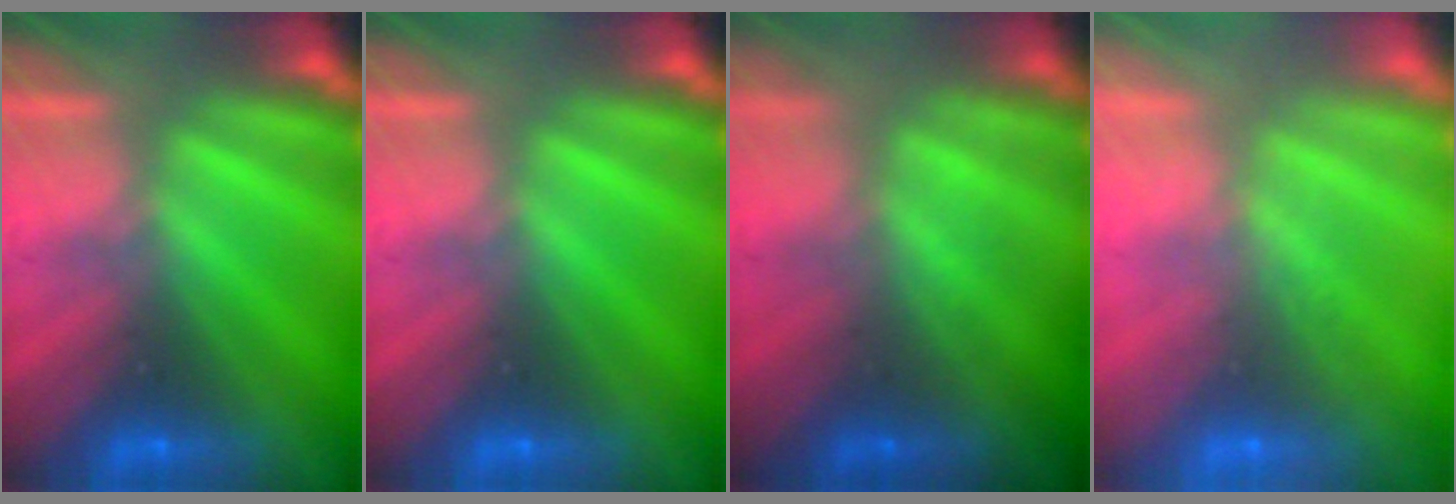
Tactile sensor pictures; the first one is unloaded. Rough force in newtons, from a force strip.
{"total": 0.0}
{"total": 1.1}
{"total": 8.1}